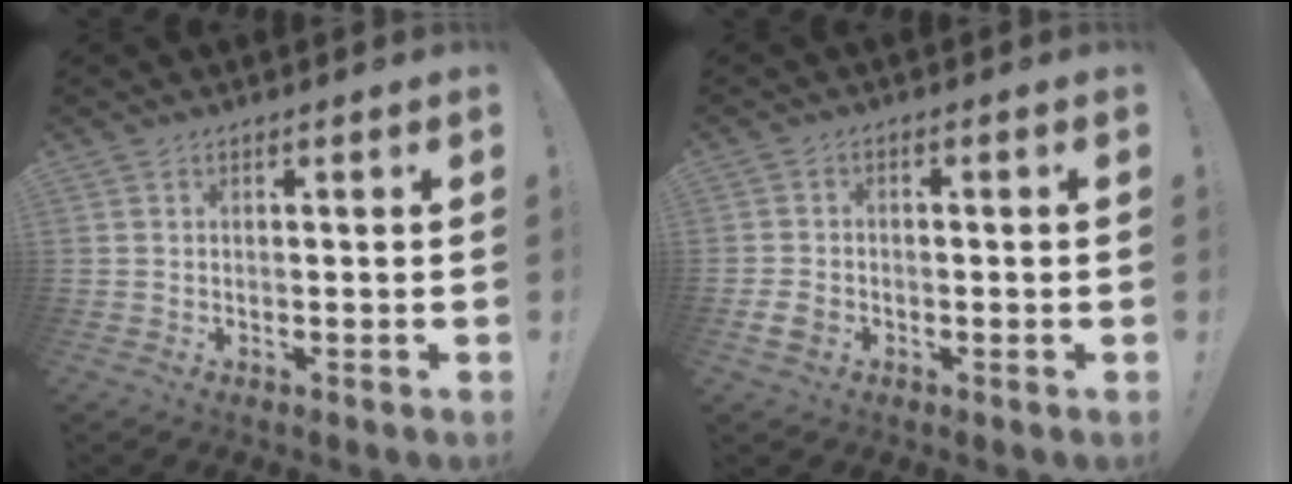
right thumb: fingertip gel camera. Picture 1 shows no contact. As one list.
[{"total": 4.8, "force": [-2.0, 3.2, 3.0], "torque": [-0.064, 0.007, -0.036]}]